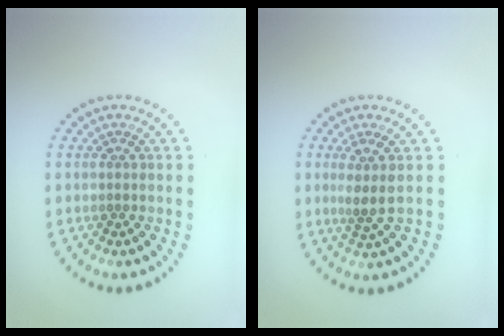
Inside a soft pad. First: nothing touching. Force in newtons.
{"total": 2.3, "press": 1.6, "slide": 1.7}